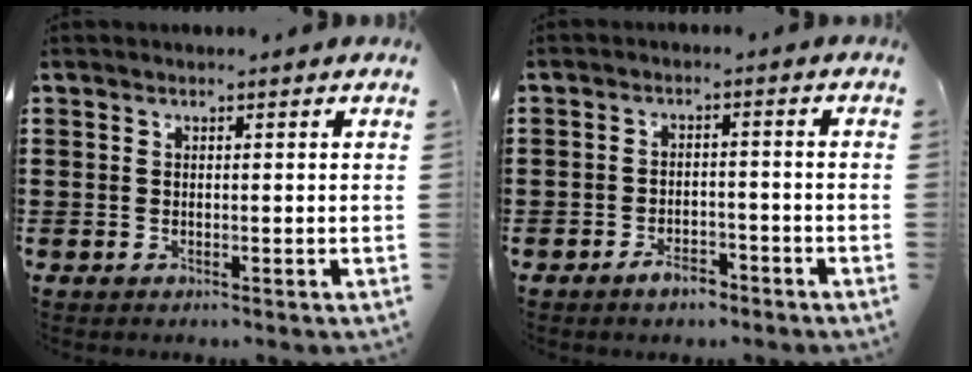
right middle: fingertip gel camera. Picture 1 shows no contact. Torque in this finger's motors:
{"motor_torque": [2.14, 0.00, 0.07, 0.05]}